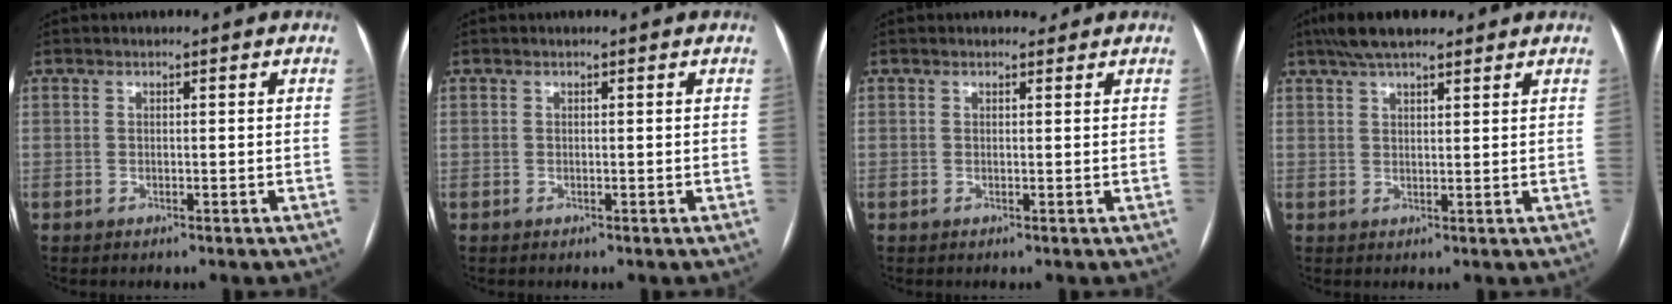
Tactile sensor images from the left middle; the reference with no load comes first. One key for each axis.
{"total": 0.0}
{"total": 1.3, "fx": 1.2, "fy": 0.5, "fz": 0.3, "tx": -0.007, "ty": 0.004, "tz": 0.015}
{"total": 8.8, "fx": 6.8, "fy": 2.2, "fz": 5.1, "tx": -0.085, "ty": 0.035, "tz": 0.116}